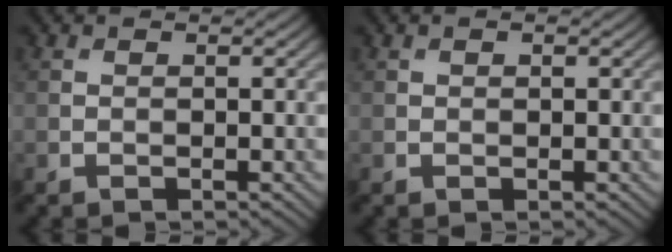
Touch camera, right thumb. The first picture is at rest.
{"total": 0.5, "force": [0.3, 0.3, 0.3], "torque": [-0.006, 0.001, 0.004]}